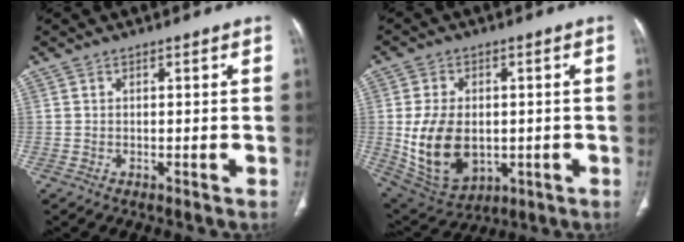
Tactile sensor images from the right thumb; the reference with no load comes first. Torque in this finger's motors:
{"motor_torque": [-0.71, 1.34, 0.22, 0.22, 0.46]}